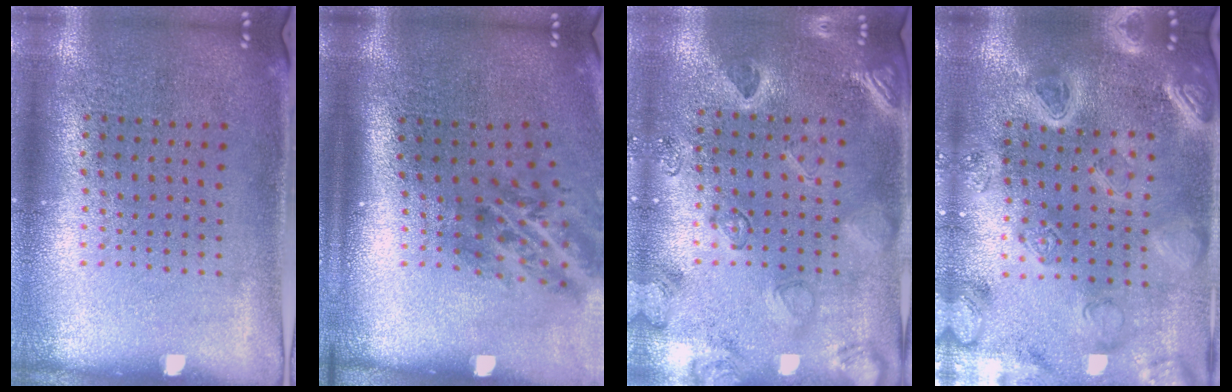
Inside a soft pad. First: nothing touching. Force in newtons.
{"total": 2.1, "press": 1.3, "slide": 1.6}
{"total": 2.3, "press": 2.0, "slide": 1.1}
{"total": 4.2, "press": 3.8, "slide": 1.8}